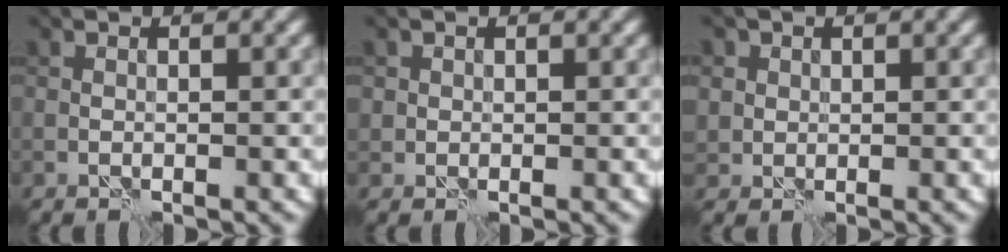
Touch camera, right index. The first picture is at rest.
{"total": 0.6, "force": [0.1, 0.6, -0.1], "torque": [0.010, -0.004, 0.001]}
{"total": 2.5, "force": [1.0, 2.2, 0.7], "torque": [-0.007, 0.006, 0.023]}